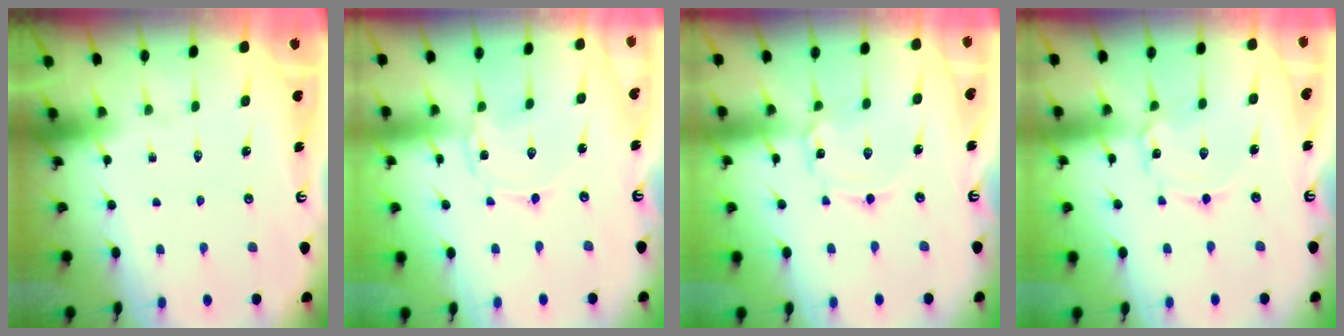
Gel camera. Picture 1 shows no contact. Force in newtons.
{"total": 0.6, "press": 0.6, "slide": 0.1}
{"total": 2.0, "press": 2.0, "slide": 0.2}
{"total": 2.0, "press": 2.0, "slide": 0.2}